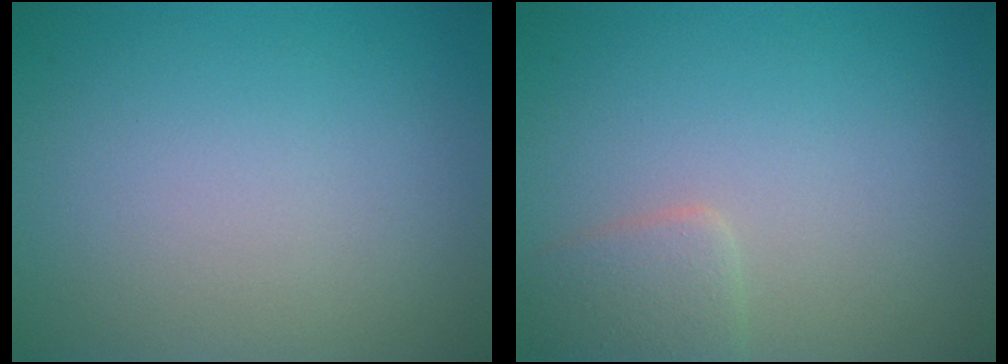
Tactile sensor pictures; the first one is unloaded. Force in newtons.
{"total": 1.9, "press": 1.9, "slide": 0.1}